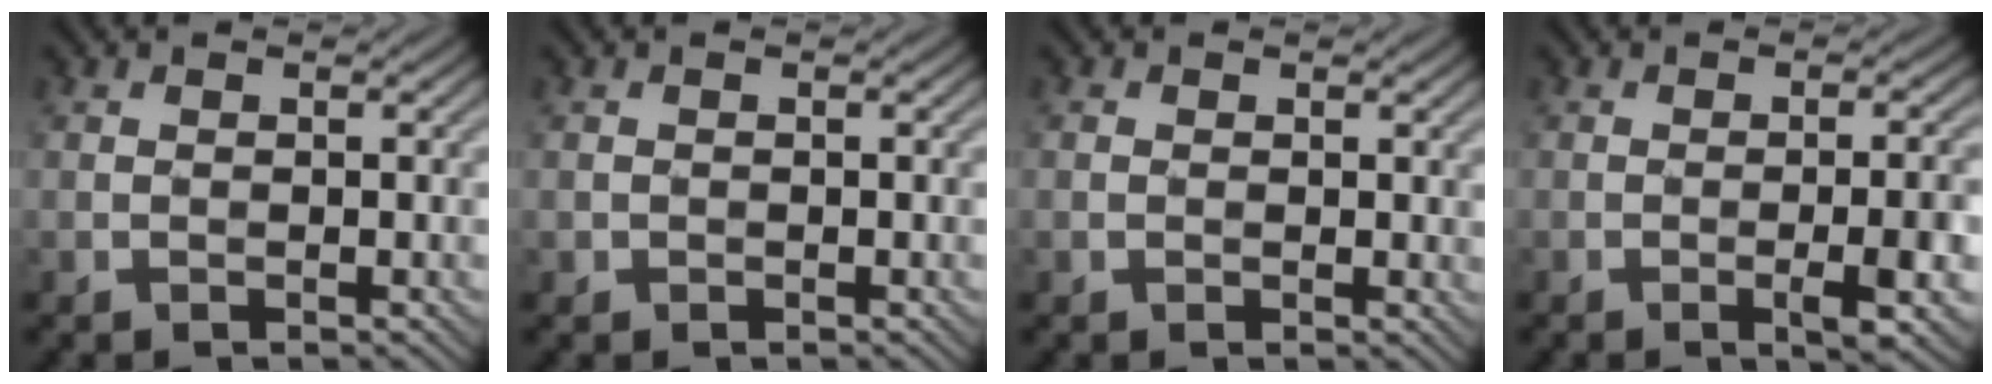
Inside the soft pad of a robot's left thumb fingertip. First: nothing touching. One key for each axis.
{"total": 0.6, "fx": -0.1, "fy": 0.6, "fz": 0.0, "tx": -0.002, "ty": -0.003, "tz": -0.003}
{"total": 1.6, "fx": 0.3, "fy": 1.1, "fz": 1.1, "tx": -0.023, "ty": -0.002, "tz": 0.006}
{"total": 5.3, "fx": -2.0, "fy": 0.7, "fz": 4.9, "tx": -0.078, "ty": 0.002, "tz": -0.024}